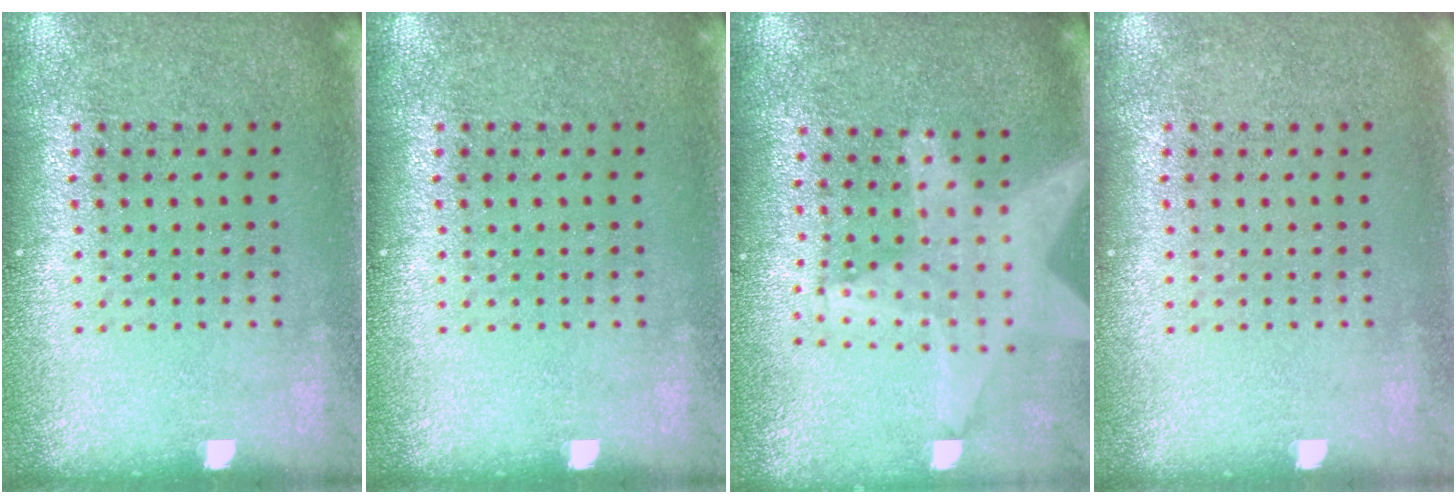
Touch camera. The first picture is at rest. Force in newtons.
{"total": 0.0}
{"total": 2.2, "press": 1.8, "slide": 1.2}
{"total": 0.0}